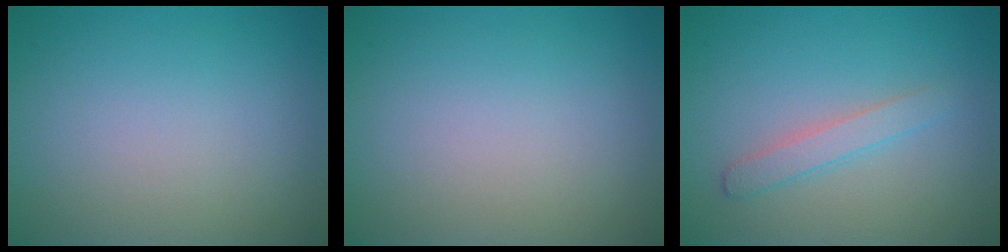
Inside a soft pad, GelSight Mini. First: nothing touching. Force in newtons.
{"total": 0.0}
{"total": 1.7, "press": 1.7, "slide": 0.1}